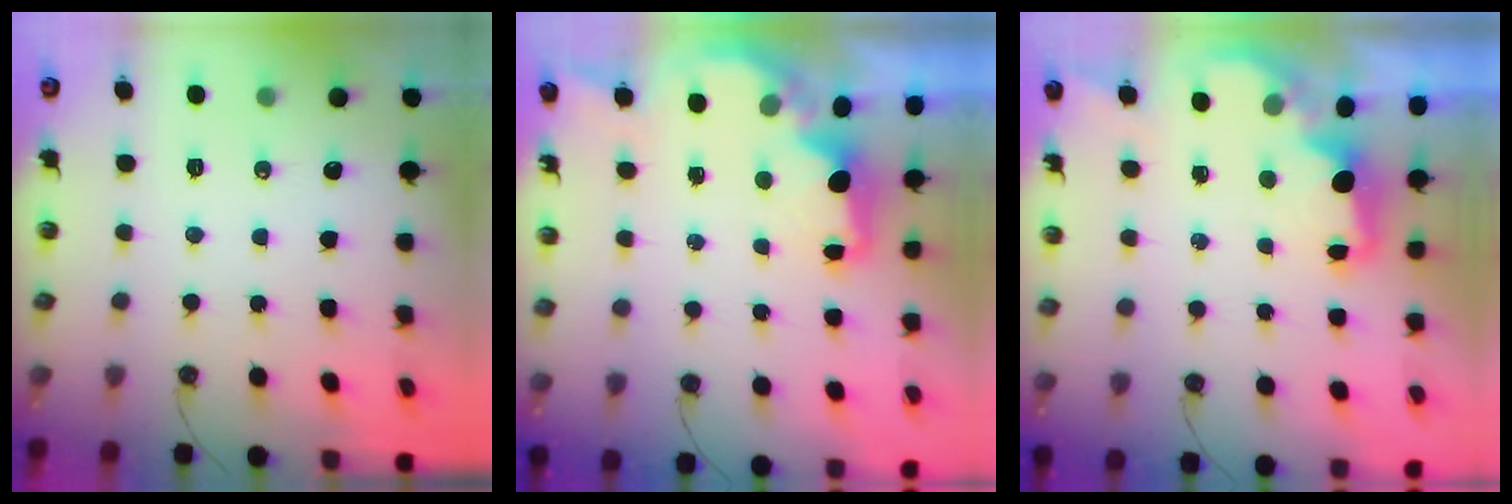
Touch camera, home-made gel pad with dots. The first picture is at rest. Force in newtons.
{"total": 3.0, "press": 2.9, "slide": 0.5}
{"total": 2.0, "press": 1.9, "slide": 0.8}